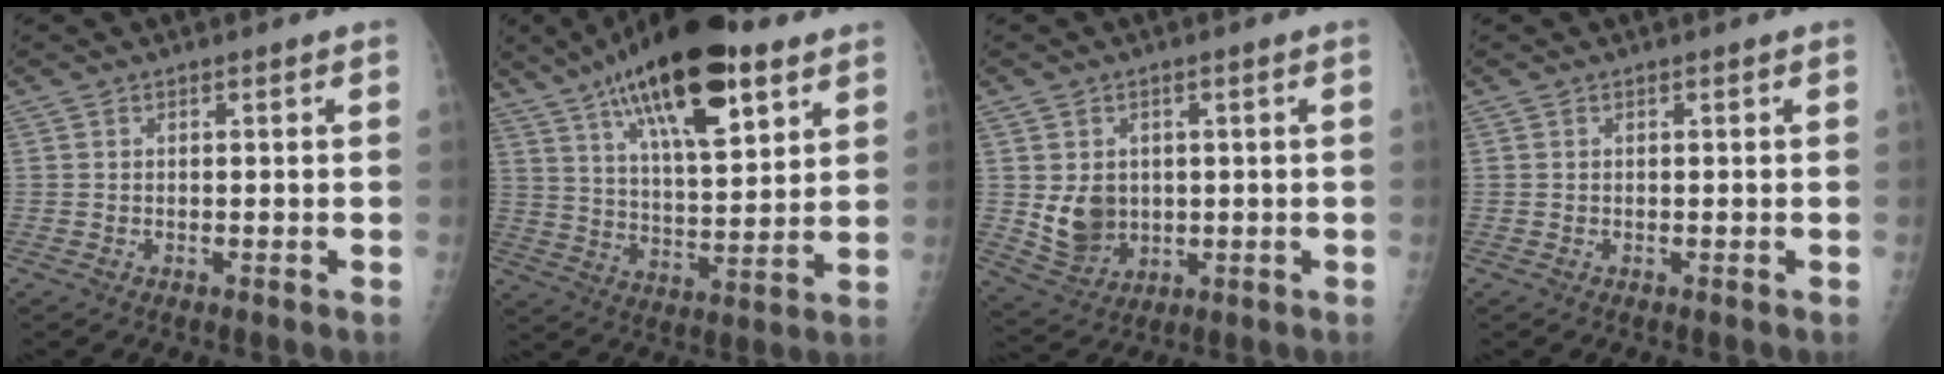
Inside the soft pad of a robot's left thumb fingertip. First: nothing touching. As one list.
[{"total": 23.3, "force": [12.6, 8.5, 17.6], "torque": [-0.274, -0.029, 0.210]}, {"total": 7.6, "force": [0.3, 6.2, 4.3], "torque": [-0.050, -0.011, 0.025]}, {"total": 0.0}]